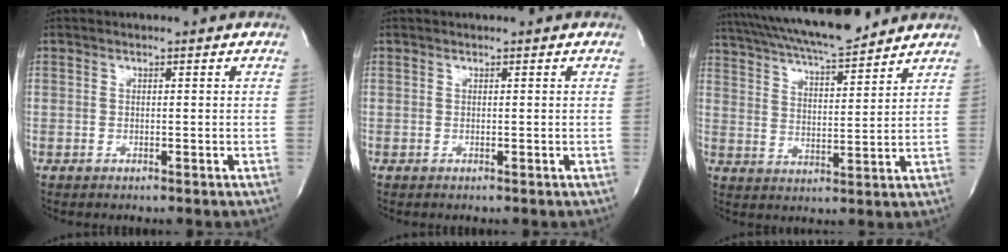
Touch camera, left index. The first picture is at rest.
{"total": 0.0}
{"total": 17.0, "force": [15.0, 2.0, 7.7], "torque": [-0.144, 0.024, 0.245]}